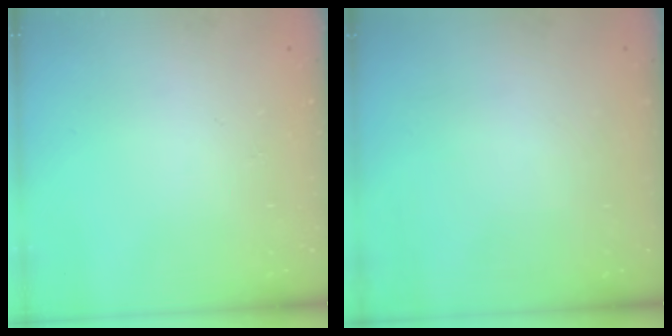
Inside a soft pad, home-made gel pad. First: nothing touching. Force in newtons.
{"total": 0.0}